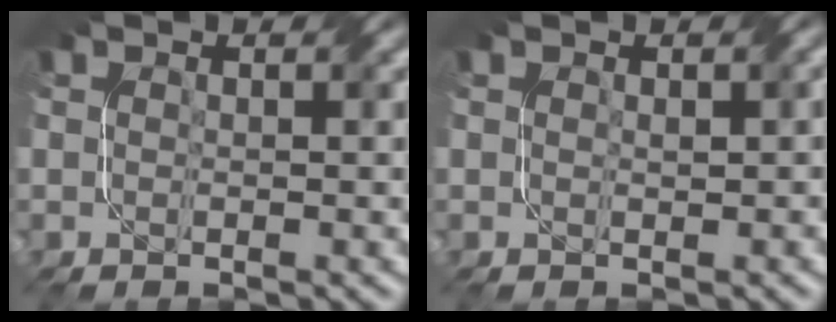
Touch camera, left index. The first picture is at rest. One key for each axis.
{"total": 0.8, "fx": 0.1, "fy": 0.3, "fz": 0.7, "tx": -0.011, "ty": 0.002, "tz": 0.007}